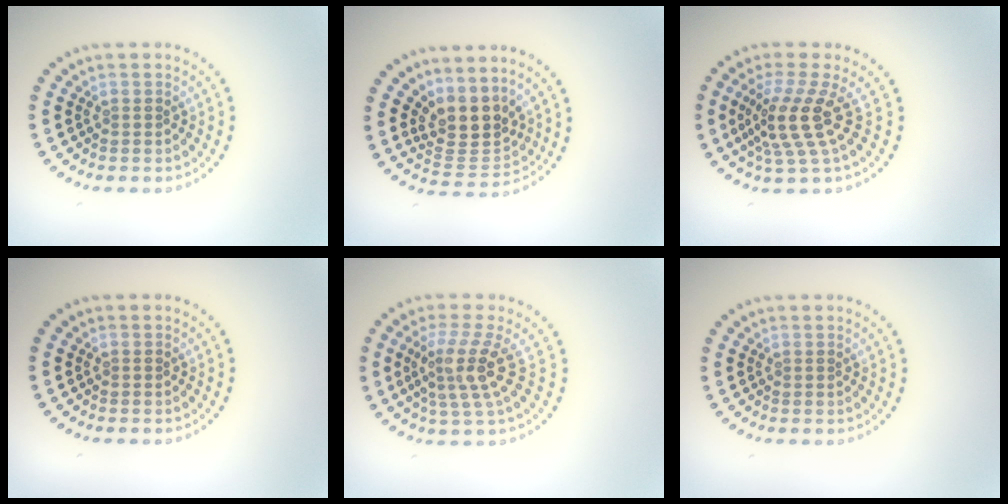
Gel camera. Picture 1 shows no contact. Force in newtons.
{"total": 3.9, "press": 3.0, "slide": 2.5}
{"total": 4.3, "press": 3.1, "slide": 3.0}
{"total": 0.0}
{"total": 4.0, "press": 2.9, "slide": 2.8}
{"total": 0.0}